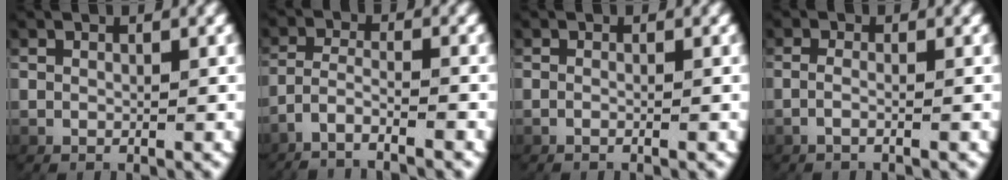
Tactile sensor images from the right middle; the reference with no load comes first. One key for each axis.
{"total": 4.3, "fx": -3.7, "fy": 1.0, "fz": 2.0, "tx": -0.056, "ty": -0.019, "tz": -0.055}
{"total": 0.9, "fx": -0.7, "fy": 0.0, "fz": 0.5, "tx": -0.015, "ty": 0.000, "tz": -0.014}
{"total": 1.5, "fx": -0.7, "fy": -0.2, "fz": 1.3, "tx": -0.038, "ty": -0.006, "tz": -0.010}